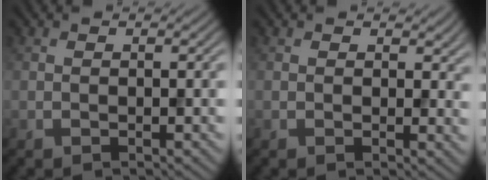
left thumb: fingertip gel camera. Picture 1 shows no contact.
{"total": 2.3, "force": [1.0, 1.2, 1.7], "torque": [-0.023, -0.003, 0.015]}